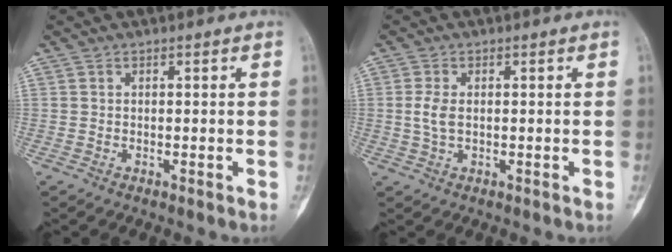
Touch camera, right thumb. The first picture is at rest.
{"total": 3.1, "force": [0.1, 1.7, 2.6], "torque": [-0.060, 0.003, 0.002]}